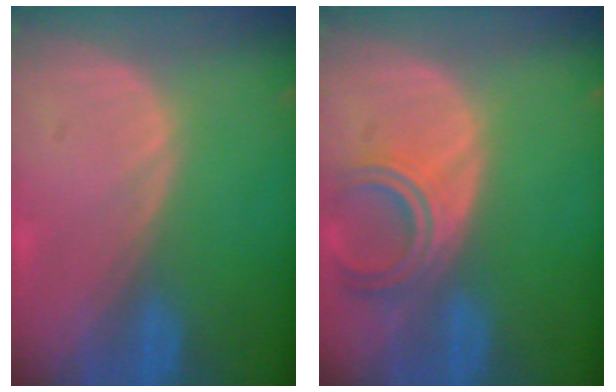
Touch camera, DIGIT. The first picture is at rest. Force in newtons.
{"total": 5.5, "press": 5.1, "slide": 2.1}